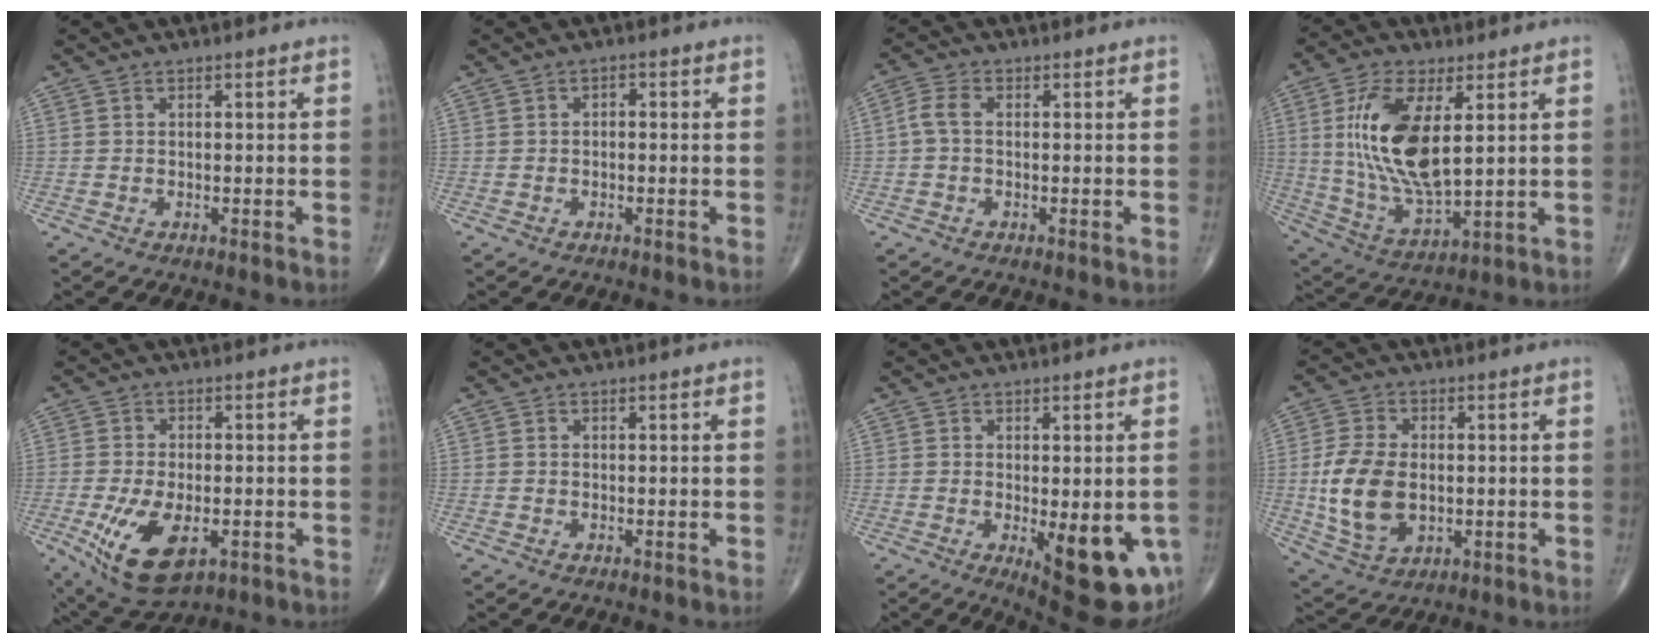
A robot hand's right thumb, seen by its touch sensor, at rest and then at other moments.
{"total": 1.2, "force": [-0.1, 0.8, 0.9], "torque": [-0.007, 0.005, -0.006]}
{"total": 3.2, "force": [-0.1, 2.0, 2.6], "torque": [-0.057, 0.009, -0.008]}
{"total": 17.2, "force": [3.7, 7.5, 15.0], "torque": [-0.298, -0.021, 0.081]}
{"total": 12.3, "force": [-4.3, 6.2, 9.7], "torque": [-0.175, -0.002, -0.060]}
{"total": 0.0}
{"total": 13.9, "force": [-3.7, 5.3, 12.3], "torque": [-0.131, -0.020, -0.034]}
{"total": 12.2, "force": [-0.6, 7.9, 9.2], "torque": [-0.174, -0.003, -0.003]}